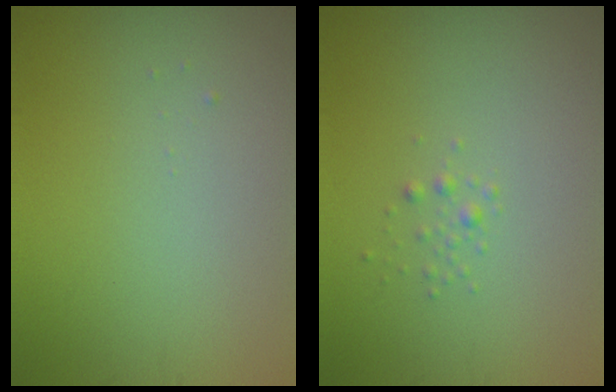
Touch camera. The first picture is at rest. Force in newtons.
{"total": 0.7, "press": 0.7, "slide": 0.0}